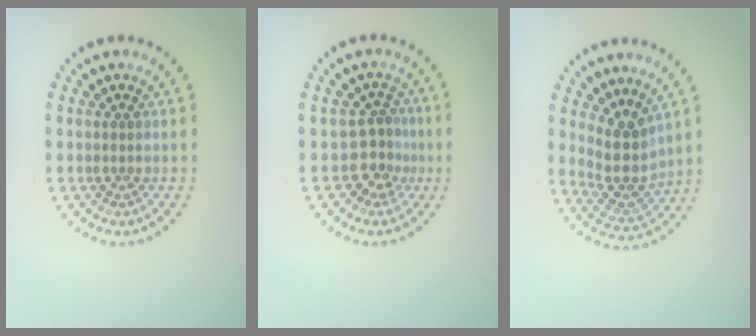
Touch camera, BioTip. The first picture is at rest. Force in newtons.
{"total": 2.6, "press": 1.9, "slide": 1.8}
{"total": 3.7, "press": 2.9, "slide": 2.3}